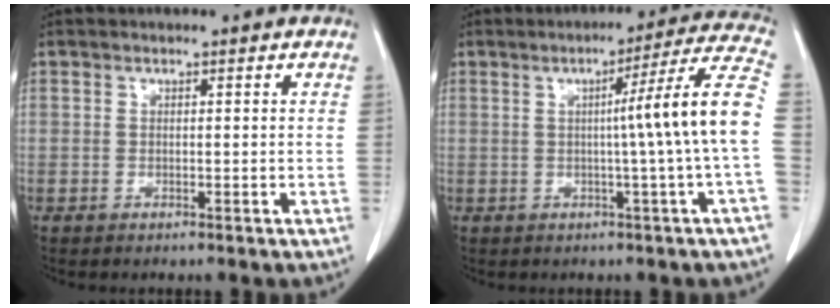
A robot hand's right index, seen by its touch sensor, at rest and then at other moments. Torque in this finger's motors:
{"motor_torque": [1.21, -0.12, 0.67, 0.14]}